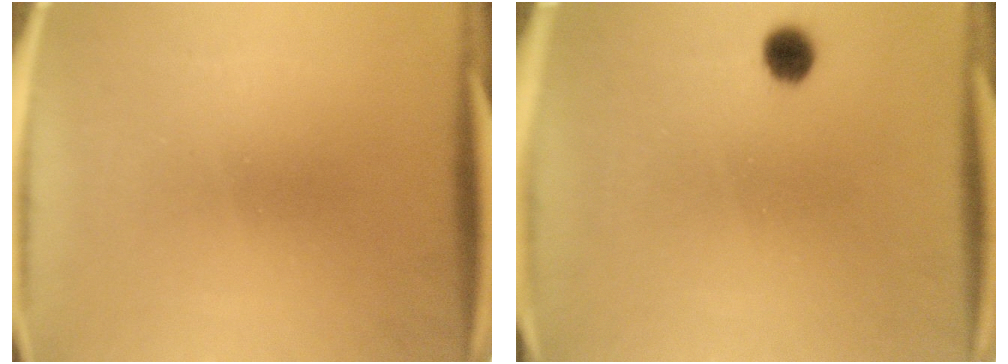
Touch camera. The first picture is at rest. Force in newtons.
{"total": 3.1}